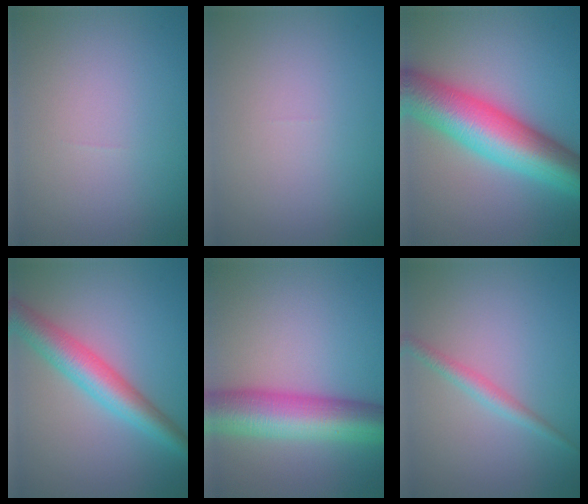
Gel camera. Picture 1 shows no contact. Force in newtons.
{"total": 0.0}
{"total": 11.3, "press": 11.3, "slide": 0.2}
{"total": 5.3, "press": 5.3, "slide": 0.0}
{"total": 9.4, "press": 9.4, "slide": 0.4}
{"total": 1.8, "press": 1.8, "slide": 0.1}